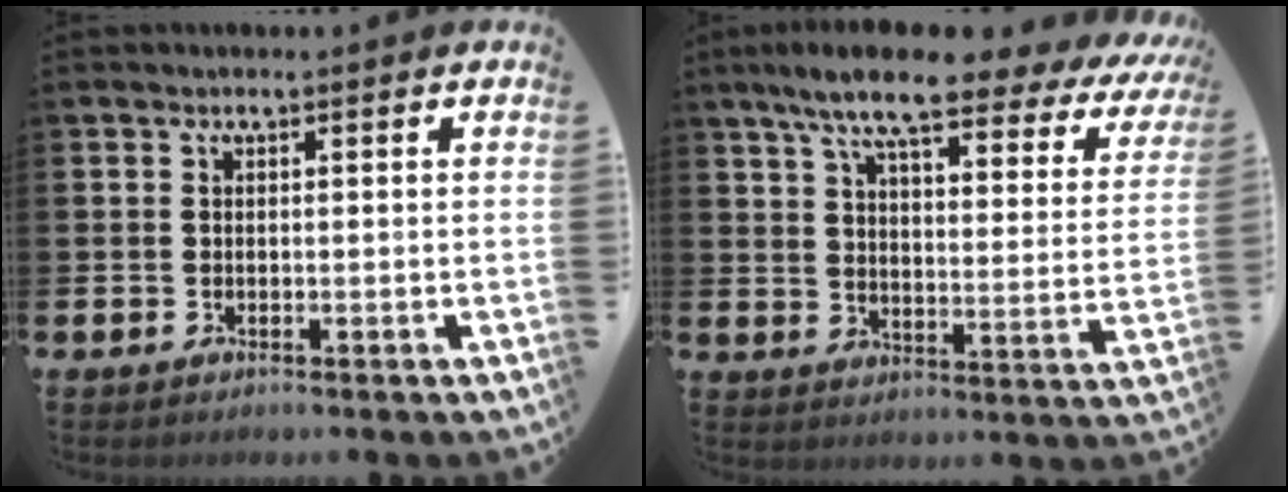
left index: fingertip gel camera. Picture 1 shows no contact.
{"total": 9.5, "force": [7.5, 1.3, 5.7], "torque": [-0.126, -0.046, 0.121]}